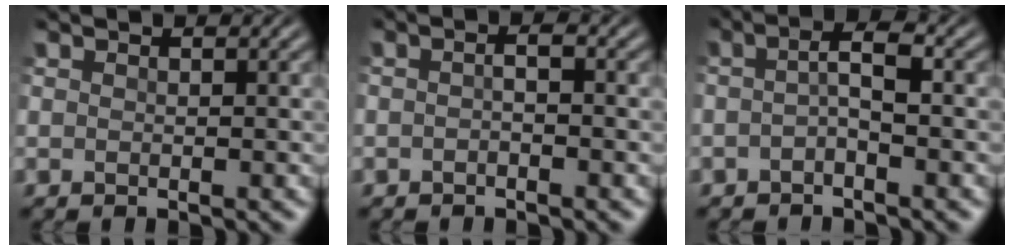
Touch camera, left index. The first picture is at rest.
{"total": 1.2, "force": [-0.5, 0.4, 1.0], "torque": [-0.018, -0.002, -0.015]}
{"total": 2.5, "force": [-0.6, 0.5, 2.3], "torque": [-0.045, 0.008, -0.017]}